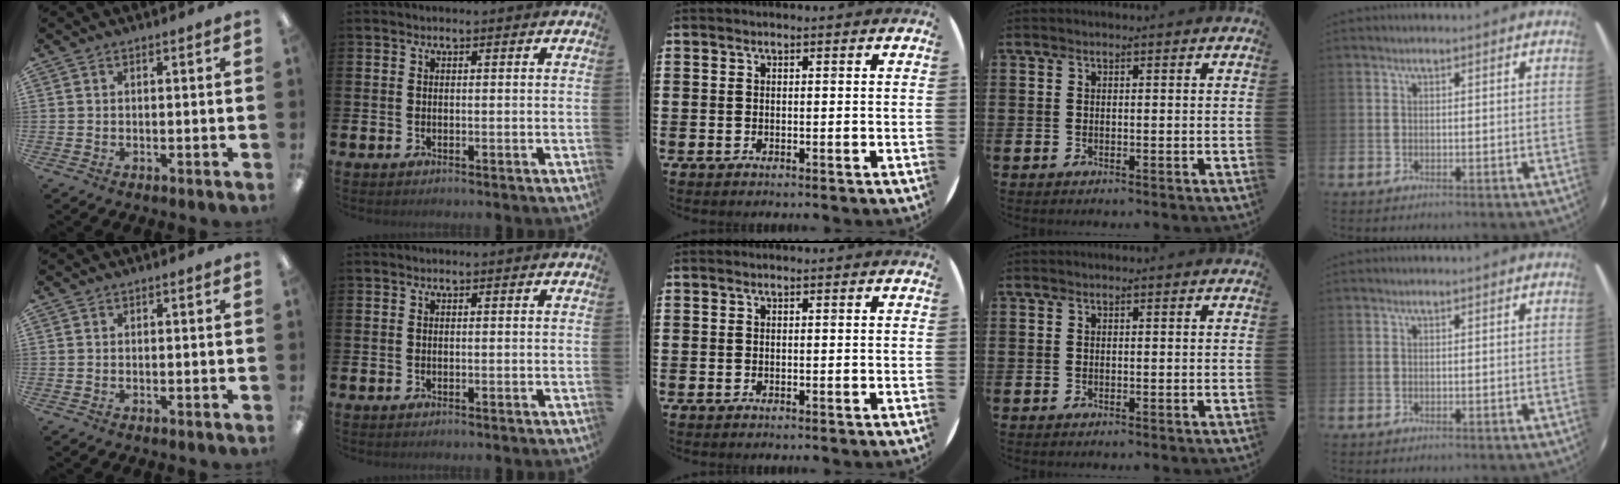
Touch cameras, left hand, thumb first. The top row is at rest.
{}